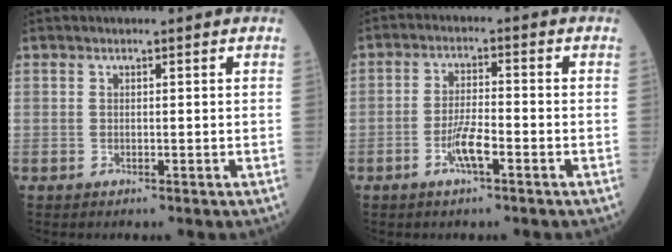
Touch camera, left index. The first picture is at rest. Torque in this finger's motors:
{"motor_torque": [0.00, 0.15, 0.12, 0.03]}